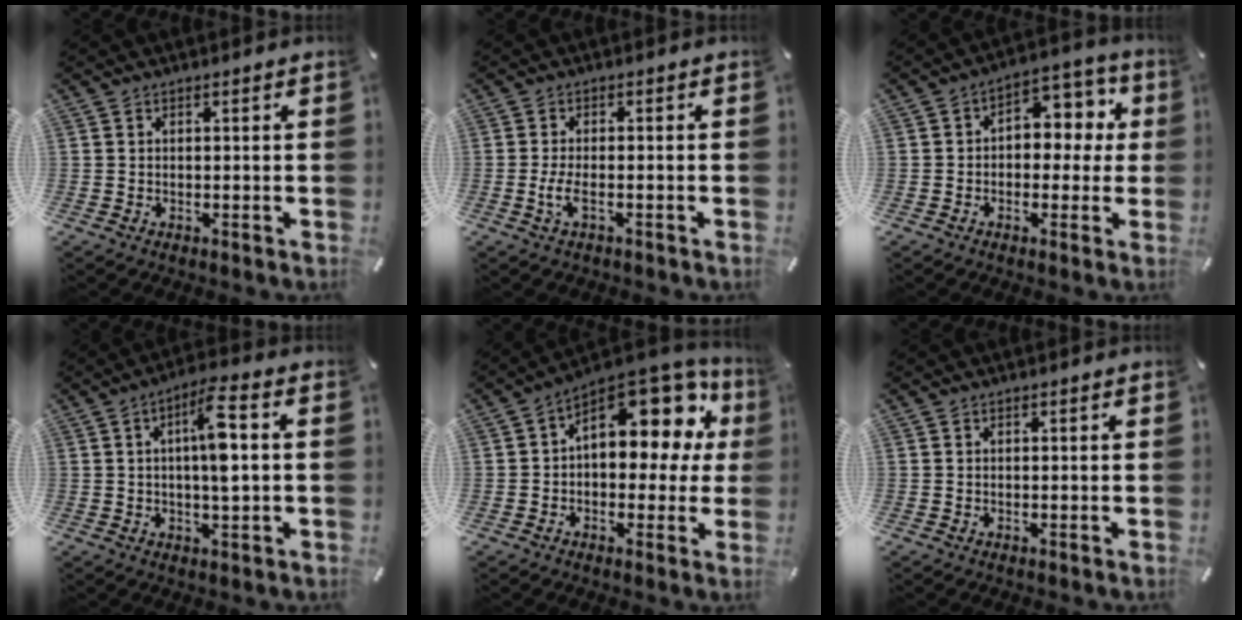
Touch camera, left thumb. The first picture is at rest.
{"total": 3.8, "force": [-1.3, 1.3, 3.4], "torque": [-0.077, -0.003, -0.026]}
{"total": 8.1, "force": [0.9, 6.1, 5.3], "torque": [-0.064, -0.006, 0.011]}
{"total": 8.9, "force": [1.2, 2.3, 8.6], "torque": [-0.158, 0.005, 0.015]}
{"total": 16.9, "force": [7.2, 9.5, 12.0], "torque": [-0.151, -0.059, 0.120]}
{"total": 0.0}